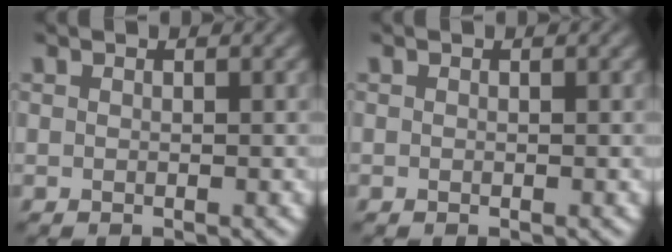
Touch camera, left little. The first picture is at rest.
{"total": 0.0}